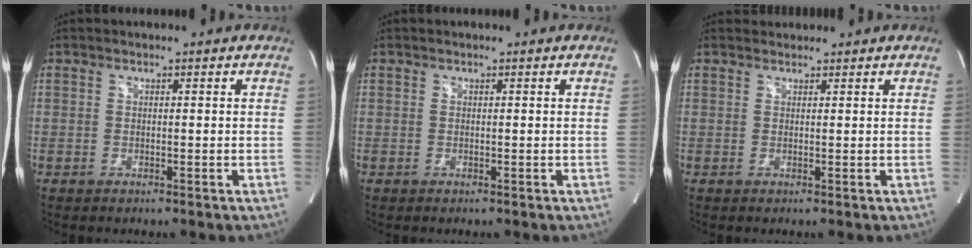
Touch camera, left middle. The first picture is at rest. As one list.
[{"total": 0.0}, {"total": 1.3, "force": [1.3, 0.3, -0.3], "torque": [-0.003, 0.016, 0.024]}]